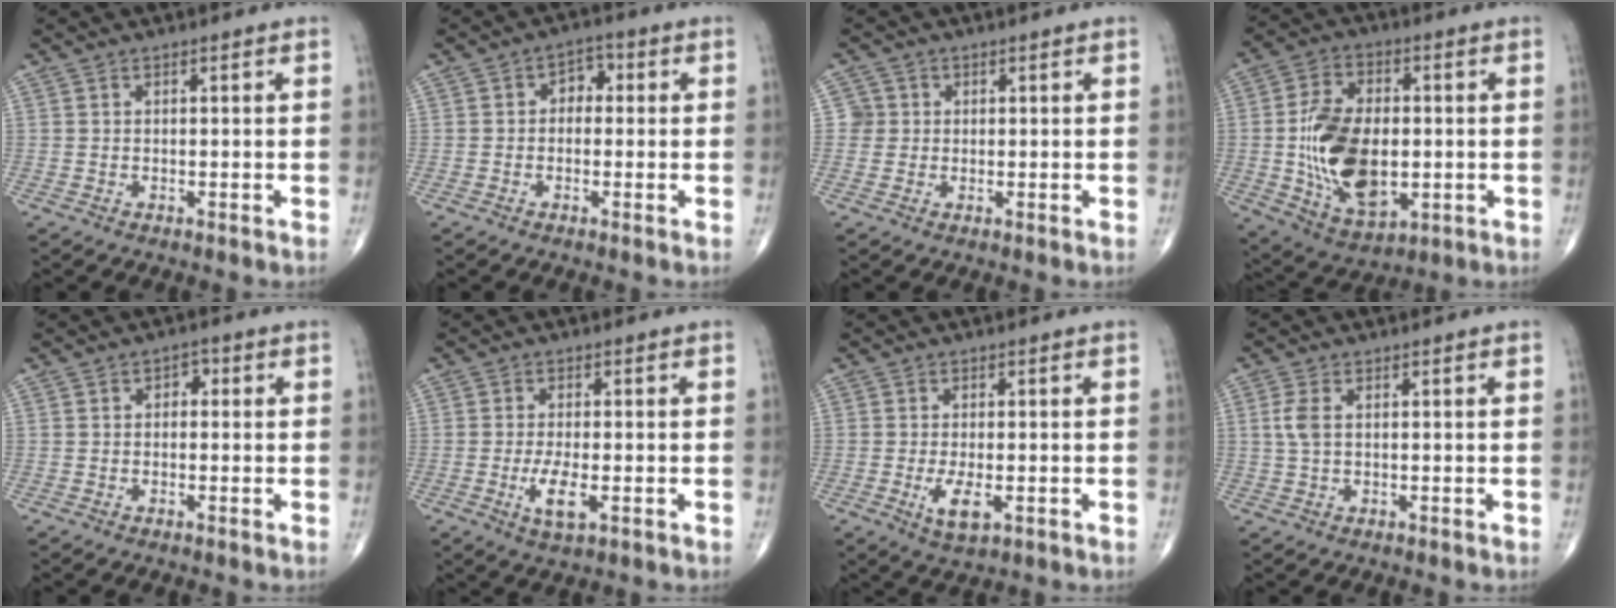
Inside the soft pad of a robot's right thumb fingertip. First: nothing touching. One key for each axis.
{"total": 3.5, "fx": 0.1, "fy": 2.7, "fz": 2.3, "tx": -0.009, "ty": 0.016, "tz": -0.010}
{"total": 2.4, "fx": 0.3, "fy": 2.4, "fz": 0.0, "tx": 0.020, "ty": 0.005, "tz": 0.000}
{"total": 18.0, "fx": -1.2, "fy": 10.8, "fz": 14.4, "tx": -0.238, "ty": -0.001, "tz": -0.009}
{"total": 1.9, "fx": 0.1, "fy": 1.4, "fz": 1.3, "tx": -0.002, "ty": 0.007, "tz": -0.007}
{"total": 5.3, "fx": -1.5, "fy": 1.8, "fz": 4.7, "tx": -0.092, "ty": -0.008, "tz": -0.025}
{"total": 4.9, "fx": -1.4, "fy": 2.0, "fz": 4.2, "tx": -0.077, "ty": -0.008, "tz": -0.020}
{"total": 2.9, "fx": 0.5, "fy": 1.4, "fz": 2.5, "tx": -0.069, "ty": 0.008, "tz": 0.010}